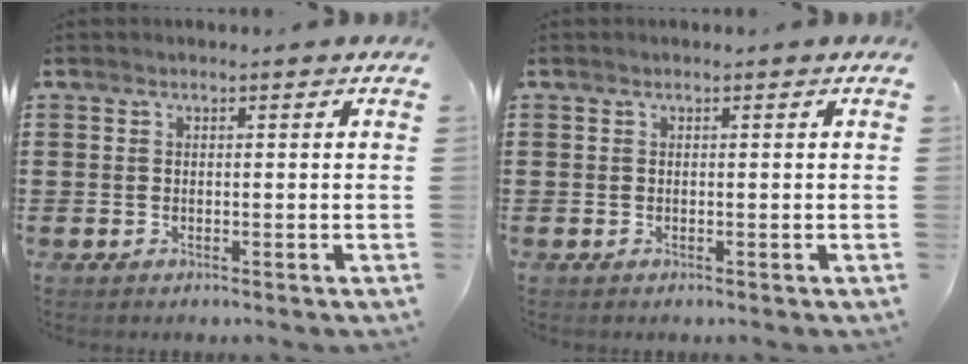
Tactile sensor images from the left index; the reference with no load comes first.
{"total": 0.0}